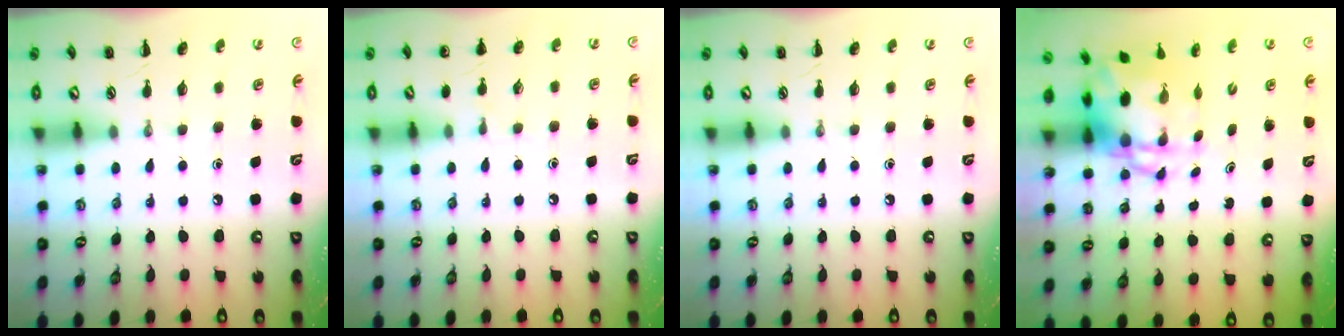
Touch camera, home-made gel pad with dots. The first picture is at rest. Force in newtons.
{"total": 4.8, "press": 4.5, "slide": 1.5}
{"total": 0.0}
{"total": 5.7, "press": 5.5, "slide": 1.4}